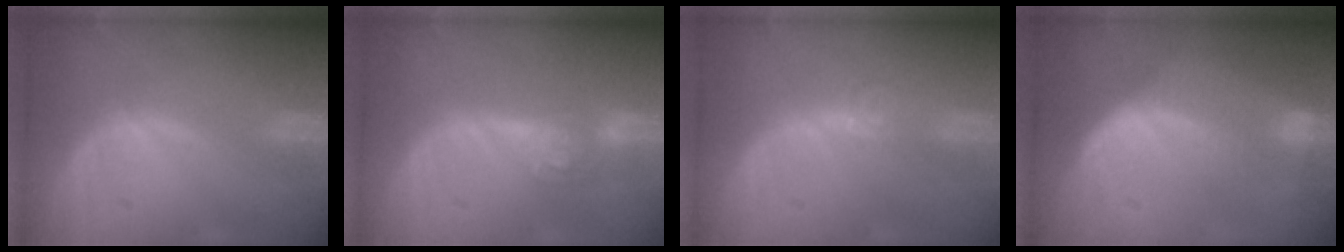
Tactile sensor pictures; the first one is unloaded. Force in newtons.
{"total": 4.8, "press": 4.2, "slide": 2.3}
{"total": 3.6, "press": 3.4, "slide": 1.2}
{"total": 7.1, "press": 6.6, "slide": 2.6}